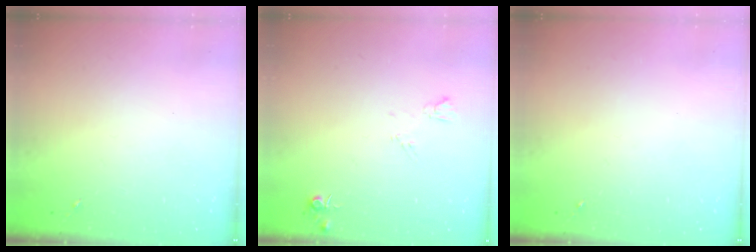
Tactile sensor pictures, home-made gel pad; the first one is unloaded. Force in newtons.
{"total": 5.2, "press": 5.2, "slide": 0.7}
{"total": 0.0}